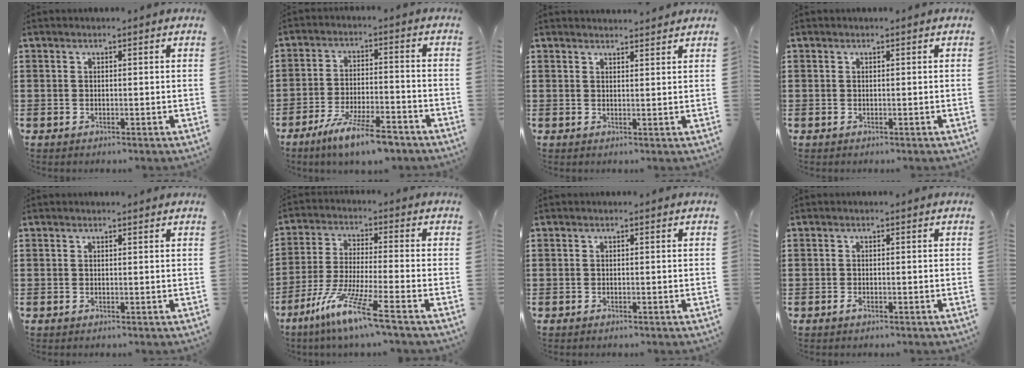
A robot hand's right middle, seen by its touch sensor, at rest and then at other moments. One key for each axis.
{"total": 8.1, "fx": -6.5, "fy": 1.1, "fz": 4.8, "tx": -0.097, "ty": -0.001, "tz": -0.123}
{"total": 1.7, "fx": 1.7, "fy": -0.1, "fz": -0.2, "tx": -0.001, "ty": 0.001, "tz": 0.033}
{"total": 0.0}
{"total": 0.0}
{"total": 9.7, "fx": -6.9, "fy": 0.1, "fz": 6.8, "tx": -0.151, "ty": -0.013, "tz": -0.139}
{"total": 0.5, "fx": -0.5, "fy": 0.1, "fz": 0.1, "tx": -0.004, "ty": -0.001, "tz": -0.009}
{"total": 1.0, "fx": -0.7, "fy": 0.4, "fz": 0.6, "tx": -0.022, "ty": -0.006, "tz": -0.015}